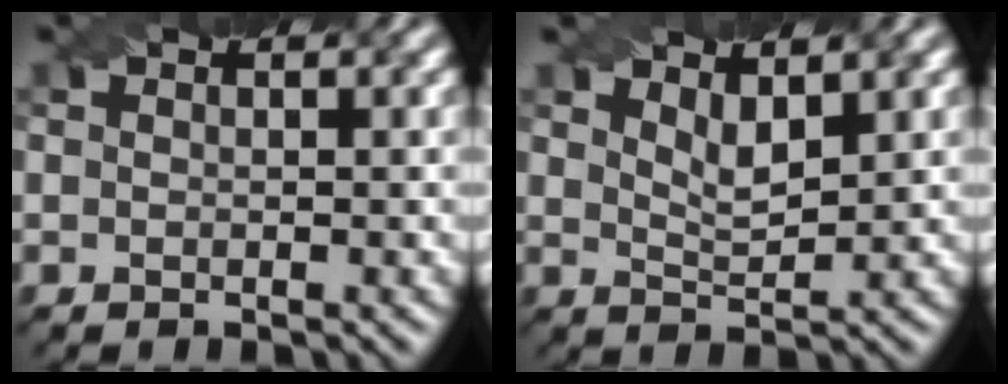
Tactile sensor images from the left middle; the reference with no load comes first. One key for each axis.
{"total": 2.4, "fx": 1.6, "fy": 0.8, "fz": 1.6, "tx": -0.032, "ty": -0.005, "tz": 0.030}